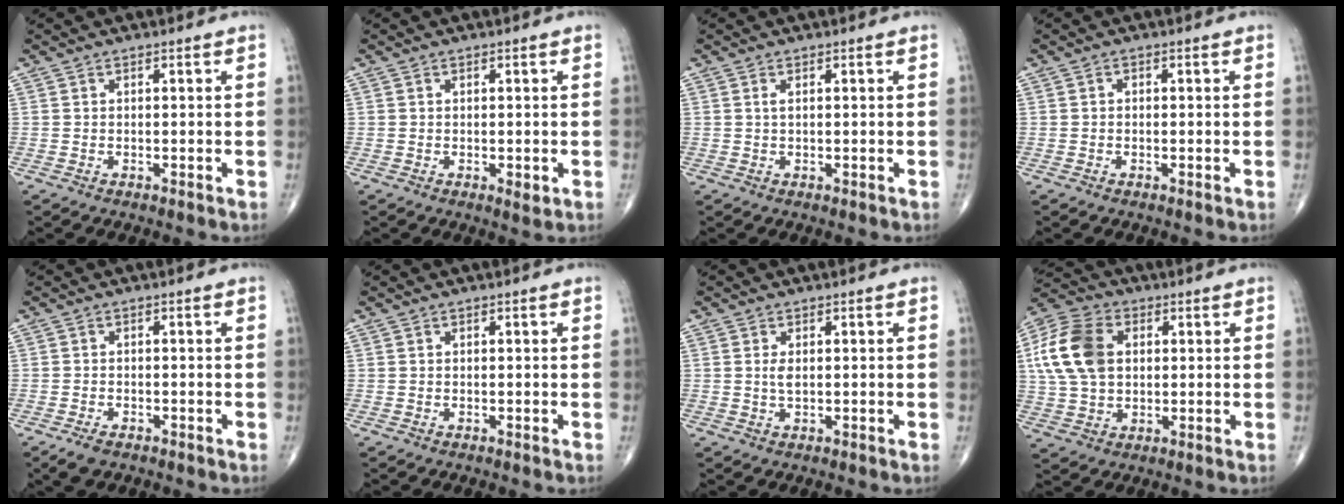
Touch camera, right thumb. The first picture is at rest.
{"total": 1.8, "force": [-0.2, 0.8, 1.6], "torque": [-0.022, -0.006, -0.001]}
{"total": 0.9, "force": [0.3, 0.3, 0.8], "torque": [-0.021, 0.001, 0.005]}
{"total": 0.7, "force": [0.0, 0.6, 0.4], "torque": [-0.003, 0.003, -0.003]}
{"total": 3.0, "force": [-1.9, 1.5, 1.7], "torque": [-0.034, -0.002, -0.031]}
{"total": 0.0}
{"total": 1.9, "force": [0.3, 0.9, 1.6], "torque": [-0.034, -0.001, 0.007]}
{"total": 14.6, "force": [2.7, 10.0, 10.3], "torque": [-0.198, 0.010, 0.046]}